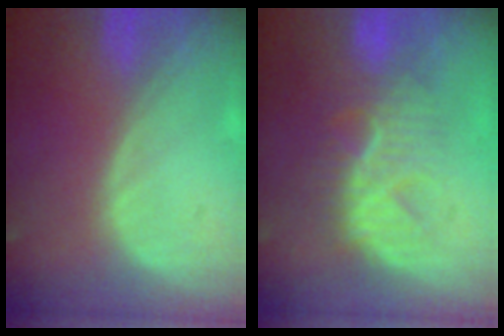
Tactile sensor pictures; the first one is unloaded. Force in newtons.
{"total": 8.0, "press": 7.9, "slide": 1.2}